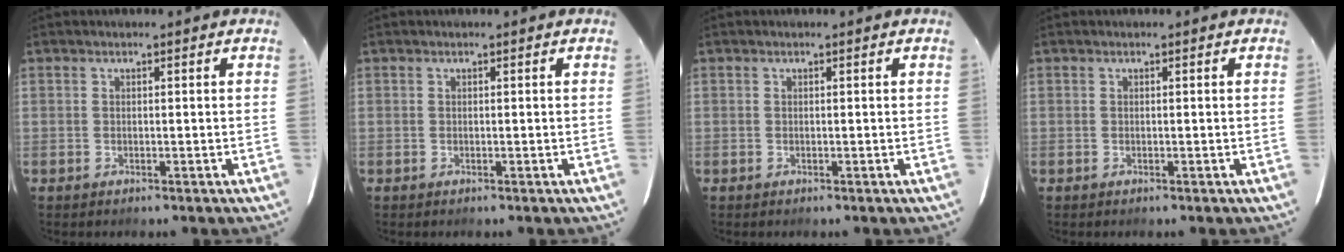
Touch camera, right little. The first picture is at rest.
{"total": 0.0}
{"total": 0.0}
{"total": 0.0}